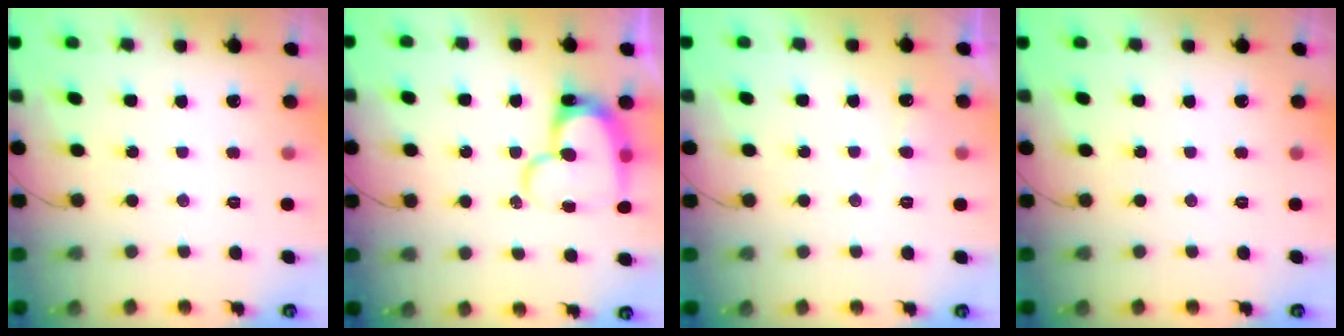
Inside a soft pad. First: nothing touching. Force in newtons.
{"total": 17.4, "press": 17.3, "slide": 1.7}
{"total": 4.5, "press": 4.5, "slide": 0.5}
{"total": 0.0}